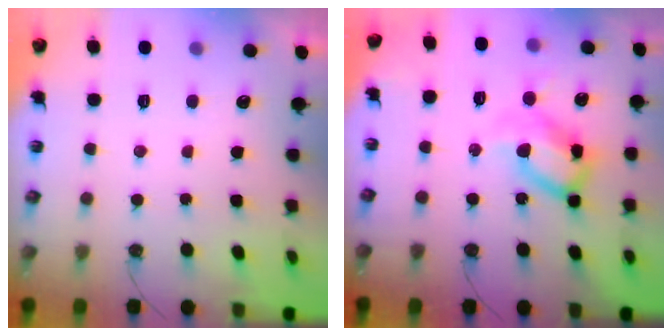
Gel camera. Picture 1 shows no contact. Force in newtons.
{"total": 17.2, "press": 17.2, "slide": 0.9}